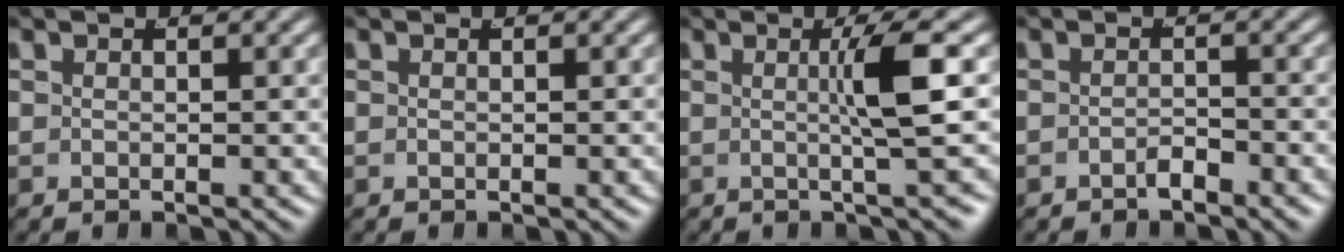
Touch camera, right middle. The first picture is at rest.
{"total": 0.0}
{"total": 3.7, "force": [0.1, -1.2, 3.5], "torque": [-0.058, 0.000, -0.001]}
{"total": 1.3, "force": [-1.2, 0.0, 0.3], "torque": [-0.002, -0.001, -0.023]}